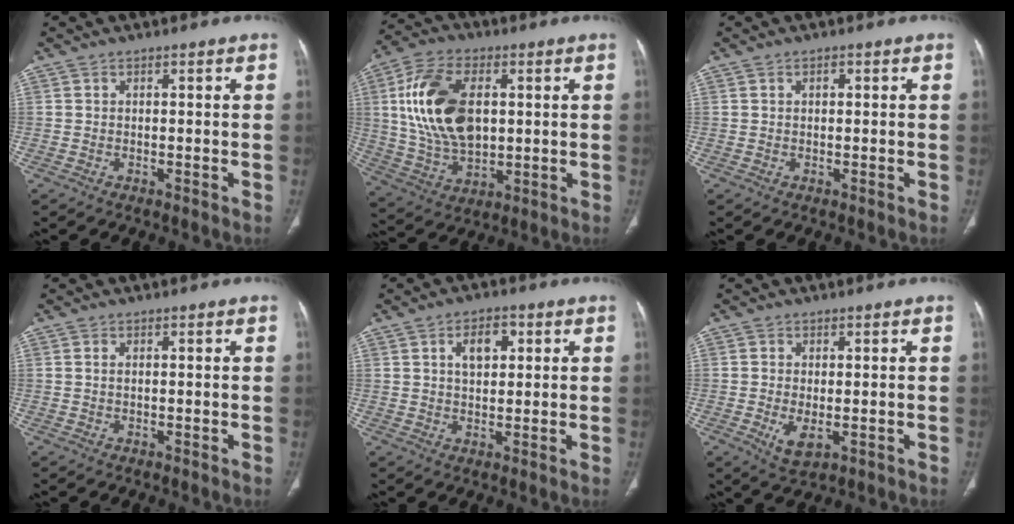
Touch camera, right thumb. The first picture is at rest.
{"total": 18.4, "force": [3.3, 10.9, 14.4], "torque": [-0.266, -0.003, 0.068]}
{"total": 1.1, "force": [0.5, 0.6, 0.8], "torque": [-0.014, 0.002, 0.008]}
{"total": 0.7, "force": [0.3, 0.3, 0.6], "torque": [-0.016, 0.004, 0.007]}
{"total": 5.8, "force": [2.0, 3.3, 4.3], "torque": [-0.056, -0.002, 0.033]}
{"total": 4.4, "force": [-0.9, 2.1, 3.7], "torque": [-0.067, -0.011, -0.007]}